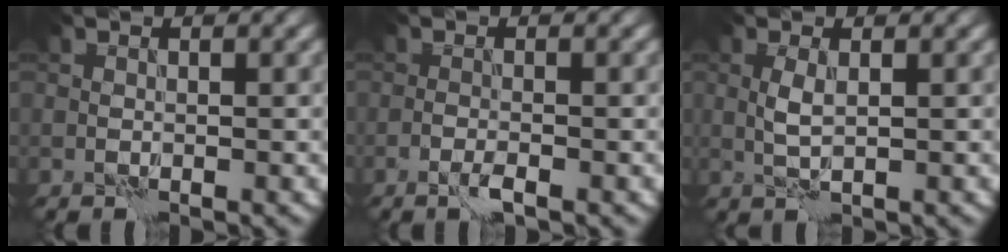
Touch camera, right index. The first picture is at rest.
{"total": 1.2, "force": [-0.8, 0.1, 1.0], "torque": [-0.019, 0.003, -0.017]}
{"total": 1.6, "force": [0.4, 0.4, 1.5], "torque": [-0.037, 0.002, 0.009]}